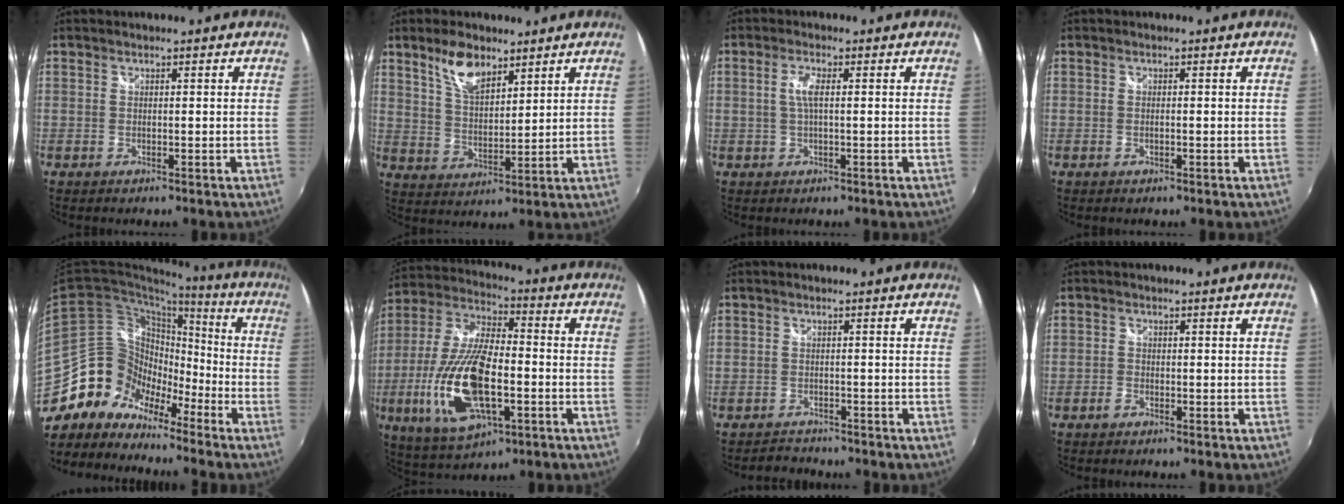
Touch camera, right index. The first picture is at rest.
{"total": 8.0, "force": [5.4, 3.5, 4.8], "torque": [-0.087, 0.010, 0.105]}
{"total": 2.8, "force": [0.2, 0.4, 2.8], "torque": [-0.056, 0.002, 0.003]}
{"total": 0.8, "force": [-0.4, 0.2, 0.7], "torque": [-0.014, 0.000, -0.008]}
{"total": 14.6, "force": [-10.8, 9.1, 3.8], "torque": [-0.072, 0.032, -0.207]}
{"total": 19.9, "force": [-5.3, 8.1, 17.4], "torque": [-0.371, -0.019, -0.095]}
{"total": 2.5, "force": [-2.2, 1.0, -0.3], "torque": [-0.007, 0.004, -0.041]}
{"total": 1.2, "force": [-0.9, 0.6, 0.4], "torque": [-0.009, 0.000, -0.018]}